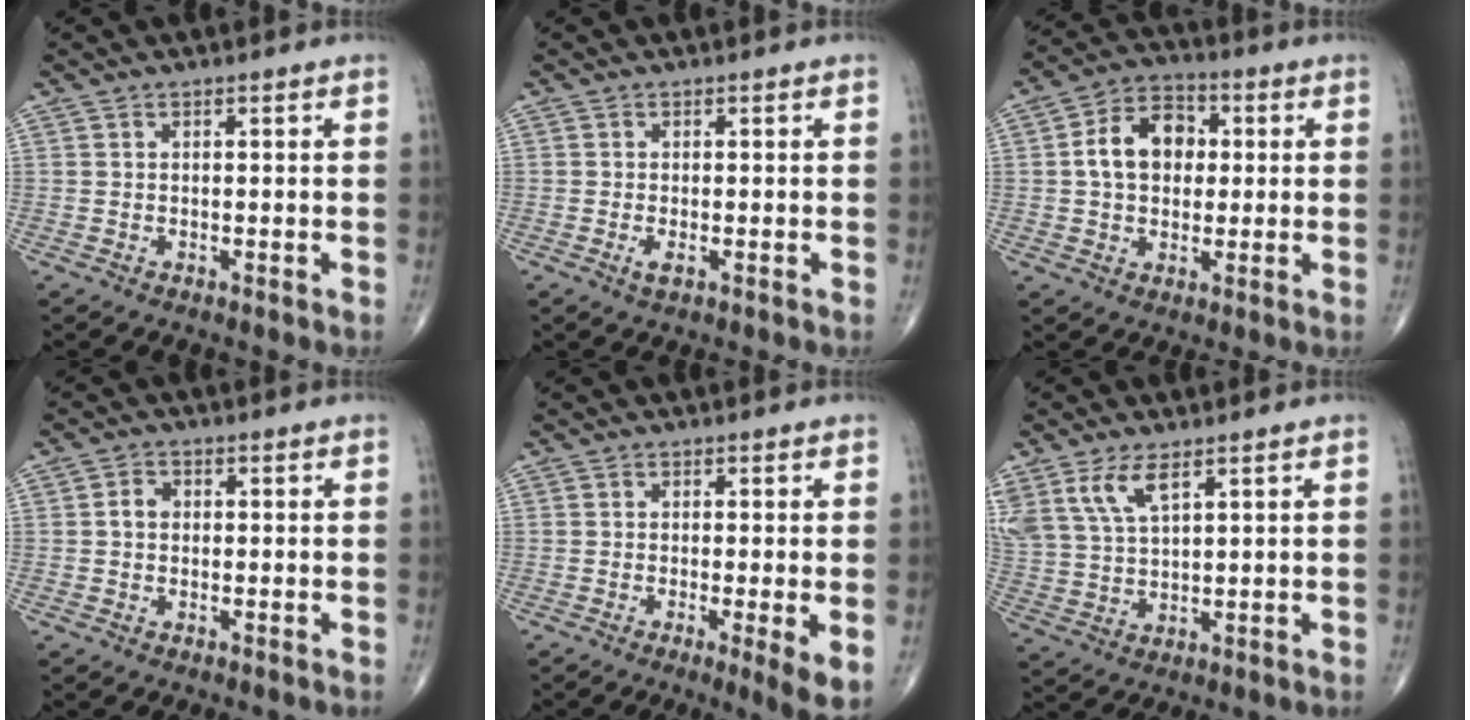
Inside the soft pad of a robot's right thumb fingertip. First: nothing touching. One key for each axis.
{"total": 1.5, "fx": -0.5, "fy": 0.5, "fz": 1.3, "tx": -0.030, "ty": -0.005, "tz": -0.010}
{"total": 10.8, "fx": 1.2, "fy": 7.9, "fz": 7.3, "tx": -0.103, "ty": 0.019, "tz": 0.012}
{"total": 2.3, "fx": 0.0, "fy": 1.9, "fz": 1.3, "tx": -0.016, "ty": 0.008, "tz": -0.004}
{"total": 5.5, "fx": -1.1, "fy": 0.7, "fz": 5.3, "tx": -0.089, "ty": -0.019, "tz": -0.020}
{"total": 8.5, "fx": 4.9, "fy": 3.5, "fz": 6.0, "tx": -0.128, "ty": -0.011, "tz": 0.107}